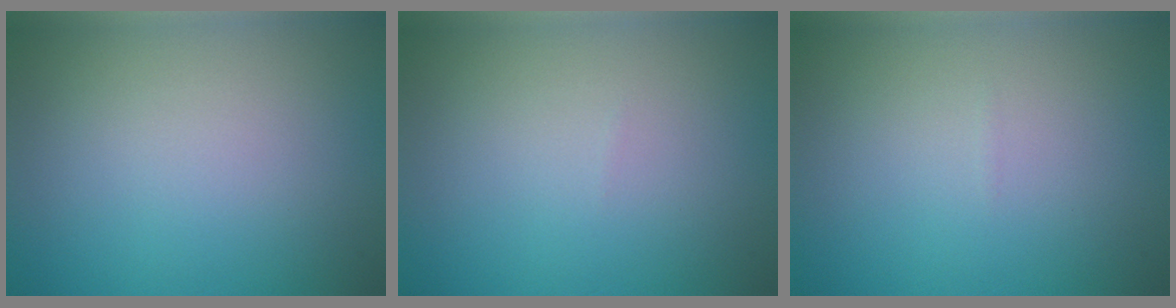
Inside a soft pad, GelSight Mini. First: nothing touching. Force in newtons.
{"total": 0.0}
{"total": 0.0}